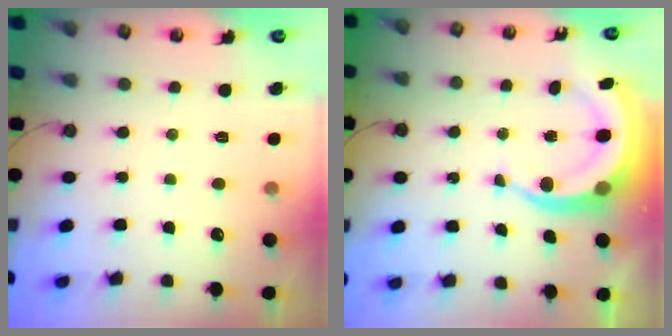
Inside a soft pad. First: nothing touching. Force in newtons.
{"total": 8.8, "press": 8.6, "slide": 1.6}